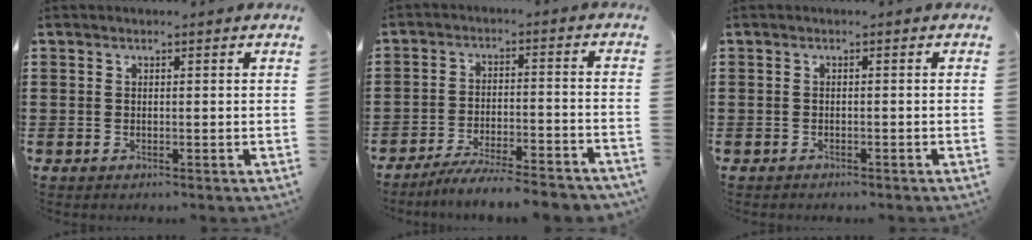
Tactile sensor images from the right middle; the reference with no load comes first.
{"total": 5.8, "force": [-5.5, 0.0, 1.8], "torque": [-0.035, -0.006, -0.107]}
{"total": 0.7, "force": [-0.6, 0.2, 0.0], "torque": [-0.001, 0.001, -0.014]}